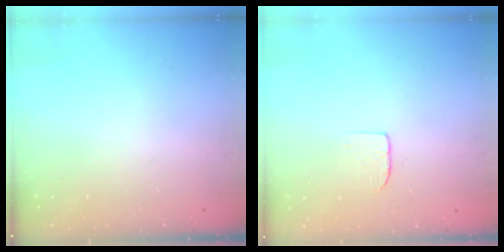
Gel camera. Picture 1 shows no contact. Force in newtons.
{"total": 3.7, "press": 3.7, "slide": 0.2}